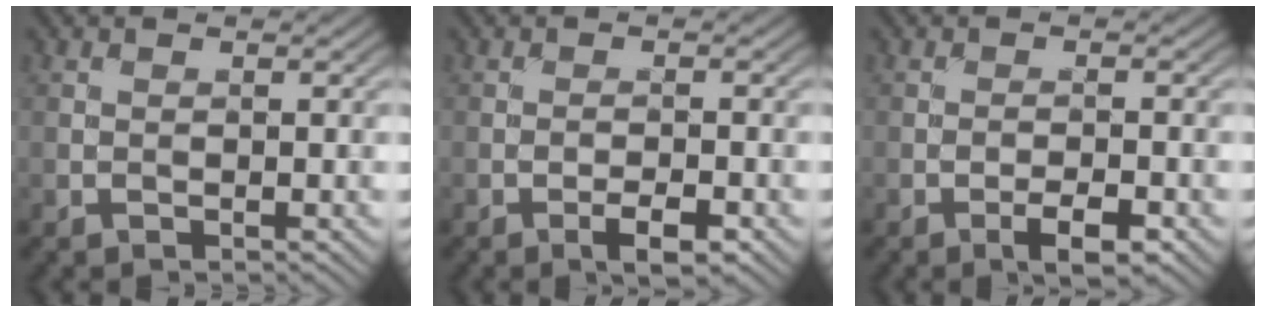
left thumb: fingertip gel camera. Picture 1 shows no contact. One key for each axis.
{"total": 2.9, "fx": -1.6, "fy": 0.8, "fz": 2.3, "tx": -0.041, "ty": 0.001, "tz": -0.029}
{"total": 3.2, "fx": -1.8, "fy": 0.9, "fz": 2.5, "tx": -0.044, "ty": 0.002, "tz": -0.031}